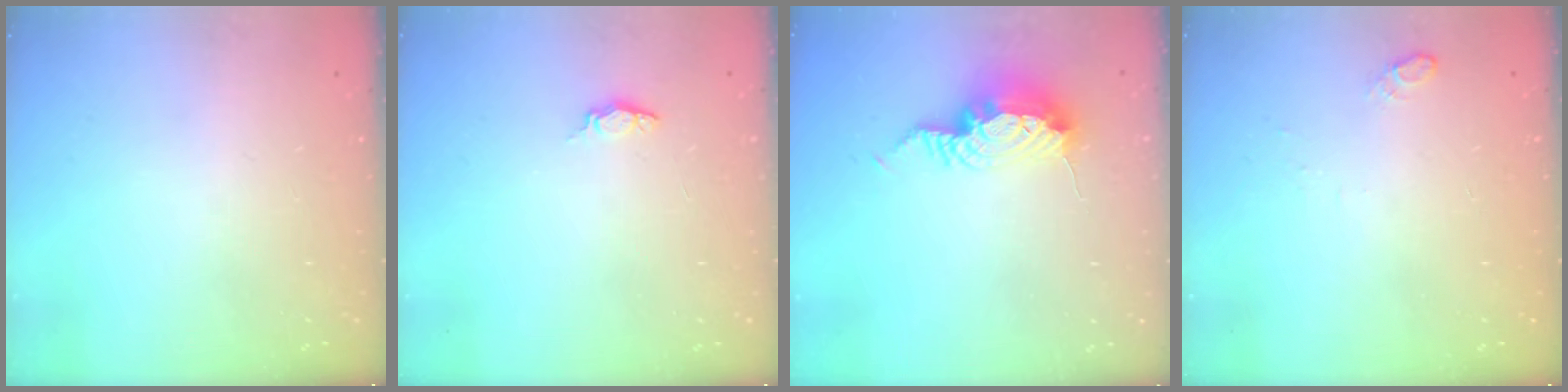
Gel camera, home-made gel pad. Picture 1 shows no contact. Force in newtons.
{"total": 3.7, "press": 3.7, "slide": 0.3}
{"total": 11.1, "press": 10.7, "slide": 2.9}
{"total": 6.2, "press": 4.6, "slide": 4.1}